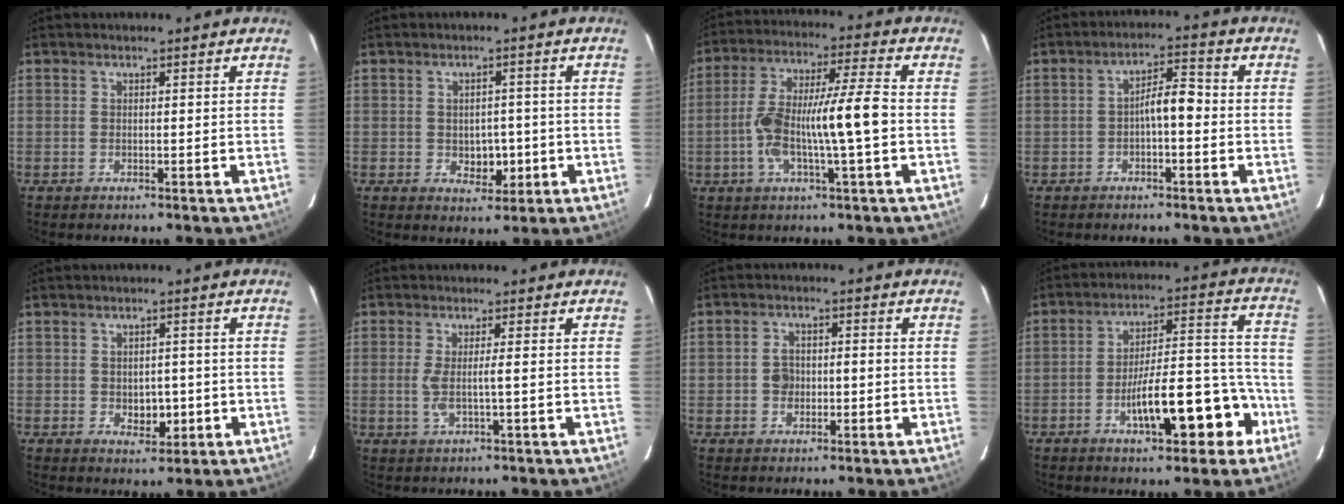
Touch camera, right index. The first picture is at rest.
{"total": 4.2, "force": [-0.9, 2.9, 2.9], "torque": [-0.031, 0.004, -0.003]}
{"total": 12.5, "force": [-2.0, 0.9, 12.3], "torque": [-0.234, 0.018, -0.039]}
{"total": 4.7, "force": [-0.9, 1.4, 4.4], "torque": [-0.070, 0.021, -0.014]}
{"total": 3.8, "force": [-0.8, 2.5, 2.7], "torque": [-0.031, 0.001, -0.003]}
{"total": 3.4, "force": [-0.3, 0.0, 3.4], "torque": [-0.068, -0.004, -0.003]}
{"total": 3.4, "force": [-0.6, 2.4, 2.3], "torque": [-0.045, 0.010, -0.011]}
{"total": 14.3, "force": [-6.3, 4.0, 12.2], "torque": [-0.185, 0.035, -0.088]}